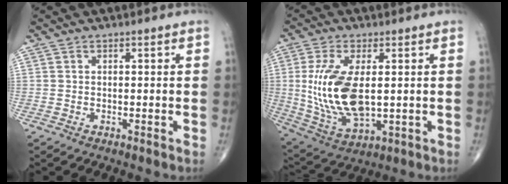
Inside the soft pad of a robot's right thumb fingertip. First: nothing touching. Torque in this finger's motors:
{"motor_torque": [0.10, 0.89, 1.49, 0.19, 0.17]}